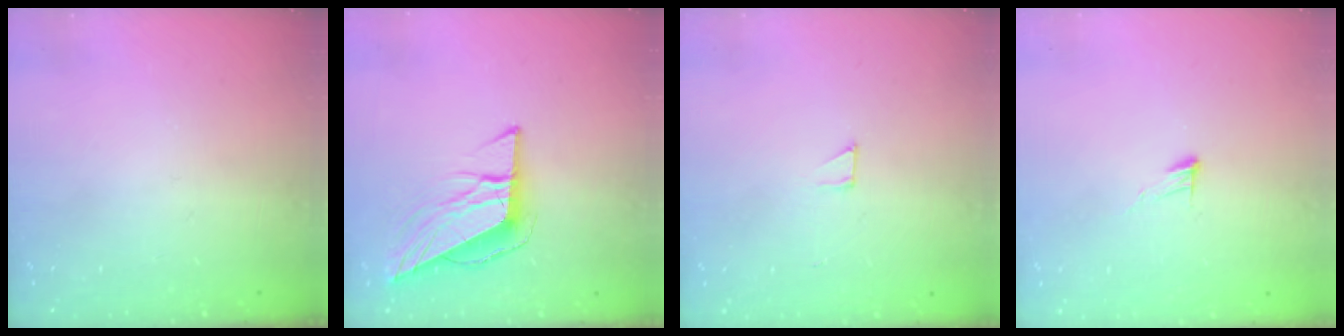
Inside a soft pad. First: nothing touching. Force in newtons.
{"total": 9.3, "press": 9.2, "slide": 1.6}
{"total": 2.1, "press": 2.1, "slide": 0.1}
{"total": 4.2, "press": 4.2, "slide": 0.4}